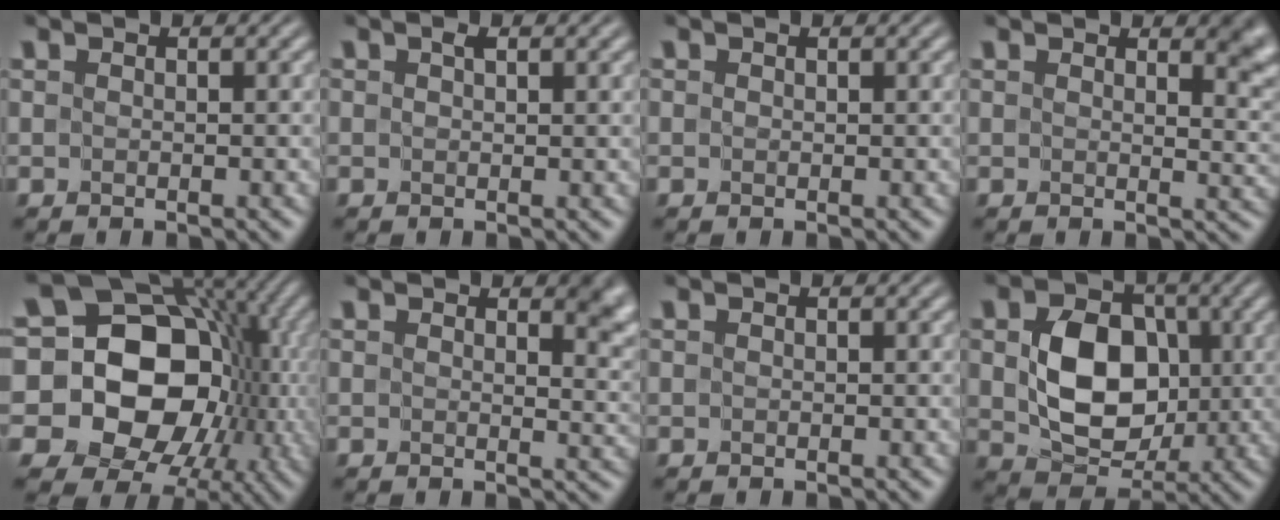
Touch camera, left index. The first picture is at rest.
{"total": 0.9, "force": [0.6, 0.2, 0.7], "torque": [-0.007, 0.000, 0.008]}
{"total": 0.0}
{"total": 4.4, "force": [2.4, 1.7, 3.3], "torque": [-0.029, -0.006, 0.033]}
{"total": 17.9, "force": [-0.8, 14.9, 9.9], "torque": [-0.135, 0.011, -0.037]}
{"total": 4.7, "force": [2.4, 2.0, 3.5], "torque": [-0.031, -0.006, 0.032]}
{"total": 0.0}
{"total": 6.8, "force": [0.2, 5.2, 4.5], "torque": [-0.084, -0.007, 0.013]}